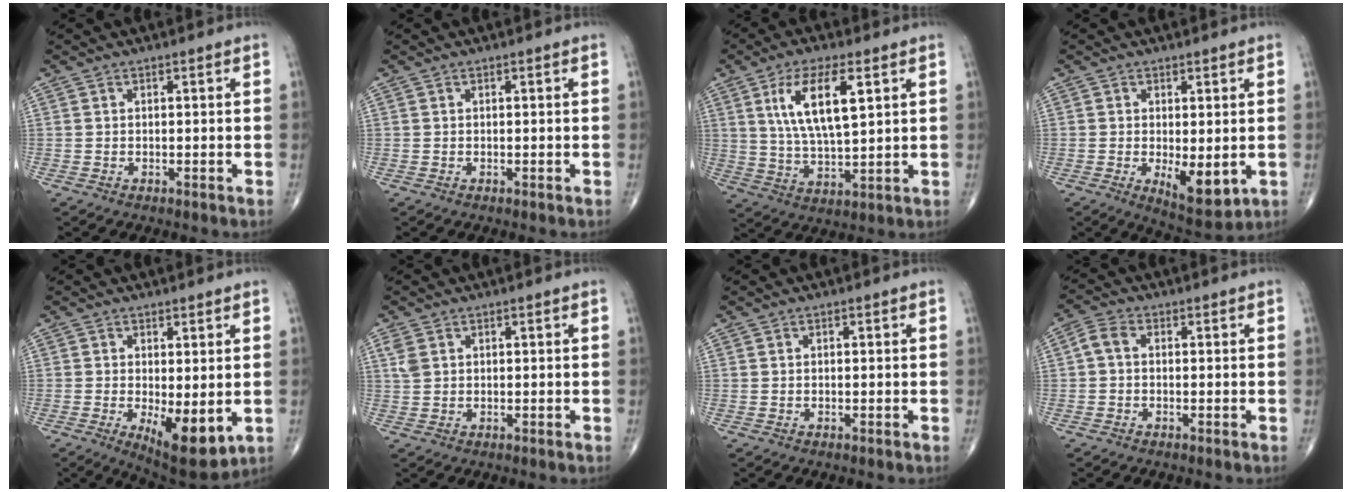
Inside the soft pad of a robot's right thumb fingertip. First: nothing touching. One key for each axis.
{"total": 0.0}
{"total": 12.3, "fx": 4.4, "fy": 4.4, "fz": 10.7, "tx": -0.197, "ty": -0.015, "tz": 0.087}
{"total": 7.6, "fx": -1.3, "fy": 3.2, "fz": 6.8, "tx": -0.093, "ty": -0.022, "tz": -0.011}
{"total": 9.7, "fx": -1.9, "fy": 3.9, "fz": 8.7, "tx": -0.125, "ty": -0.026, "tz": -0.018}
{"total": 2.4, "fx": 1.0, "fy": 1.6, "fz": 1.5, "tx": -0.039, "ty": 0.005, "tz": 0.026}
{"total": 0.0}
{"total": 3.1, "fx": 0.0, "fy": 2.1, "fz": 2.4, "tx": -0.045, "ty": 0.009, "tz": -0.009}